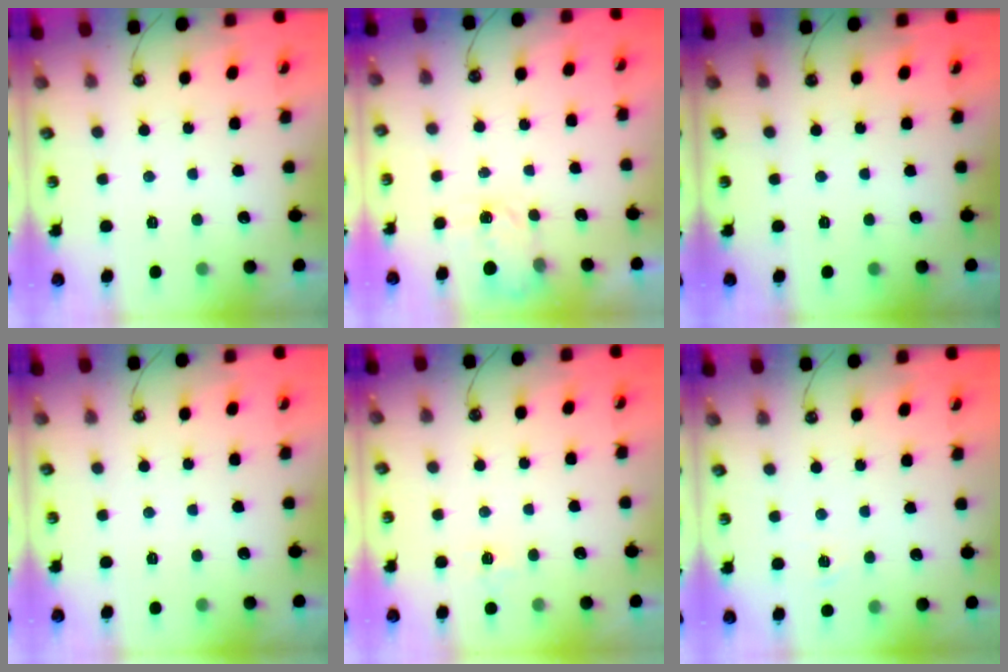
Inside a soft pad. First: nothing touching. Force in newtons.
{"total": 2.6, "press": 2.6, "slide": 0.4}
{"total": 0.0}
{"total": 0.0}
{"total": 3.9, "press": 3.9, "slide": 0.4}
{"total": 3.0, "press": 2.9, "slide": 0.4}